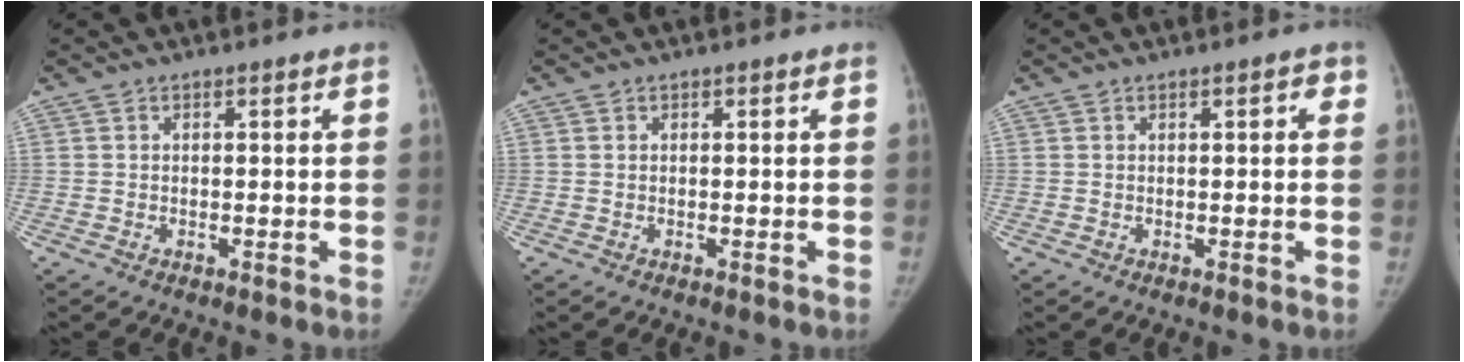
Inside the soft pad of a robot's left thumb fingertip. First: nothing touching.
{"total": 0.0}
{"total": 1.5, "force": [0.5, 0.5, 1.3], "torque": [-0.012, 0.003, 0.005]}